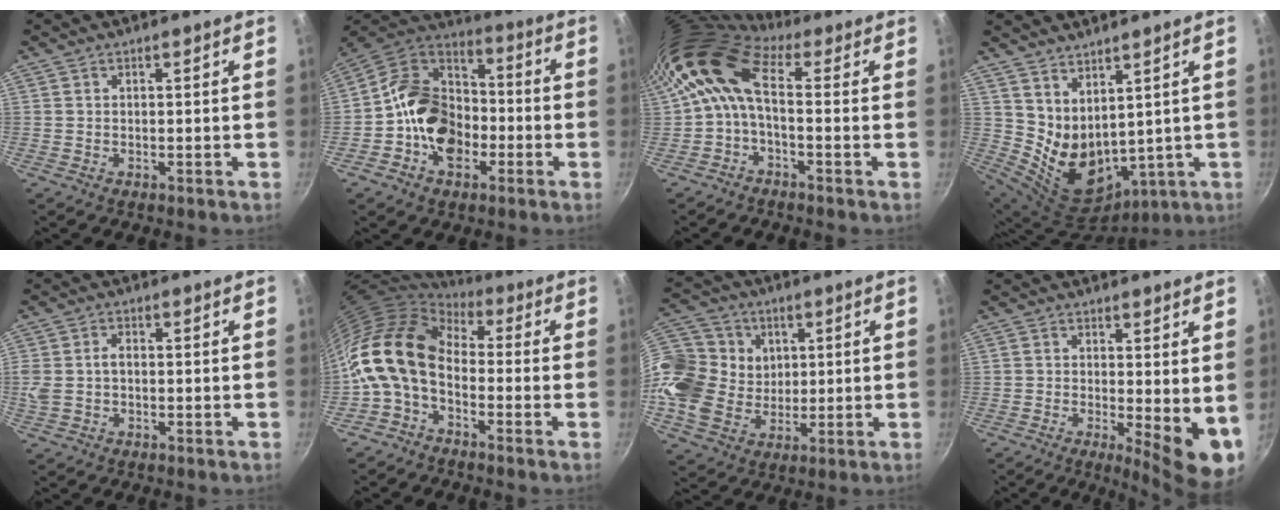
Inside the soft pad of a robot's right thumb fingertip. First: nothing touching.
{"total": 16.2, "force": [-4.2, 12.3, 9.7], "torque": [-0.133, 0.046, -0.093]}
{"total": 9.7, "force": [1.4, 4.6, 8.4], "torque": [-0.167, 0.024, 0.009]}
{"total": 12.2, "force": [5.0, 7.2, 8.5], "torque": [-0.126, -0.059, 0.119]}
{"total": 4.6, "force": [-0.1, 3.1, 3.4], "torque": [-0.067, 0.006, -0.006]}
{"total": 14.2, "force": [-1.5, 9.3, 10.6], "torque": [-0.189, 0.029, -0.048]}
{"total": 20.0, "force": [4.3, 17.0, 9.7], "torque": [-0.203, 0.012, 0.083]}
{"total": 8.8, "force": [-0.3, 2.6, 8.4], "torque": [-0.102, -0.017, 0.001]}